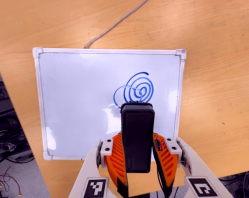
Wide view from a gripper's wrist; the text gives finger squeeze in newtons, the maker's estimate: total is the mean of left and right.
{"total": 5.3, "left": 3.6, "right": 6.9}